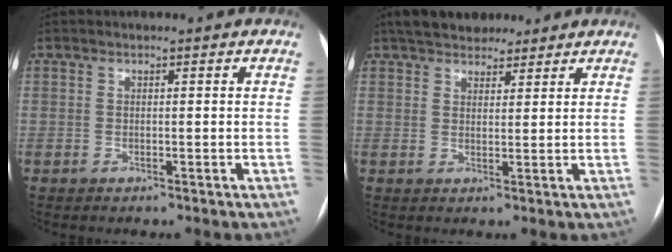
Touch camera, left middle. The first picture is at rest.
{"total": 8.5, "force": [7.1, 3.5, 3.3], "torque": [-0.040, 0.023, 0.111]}